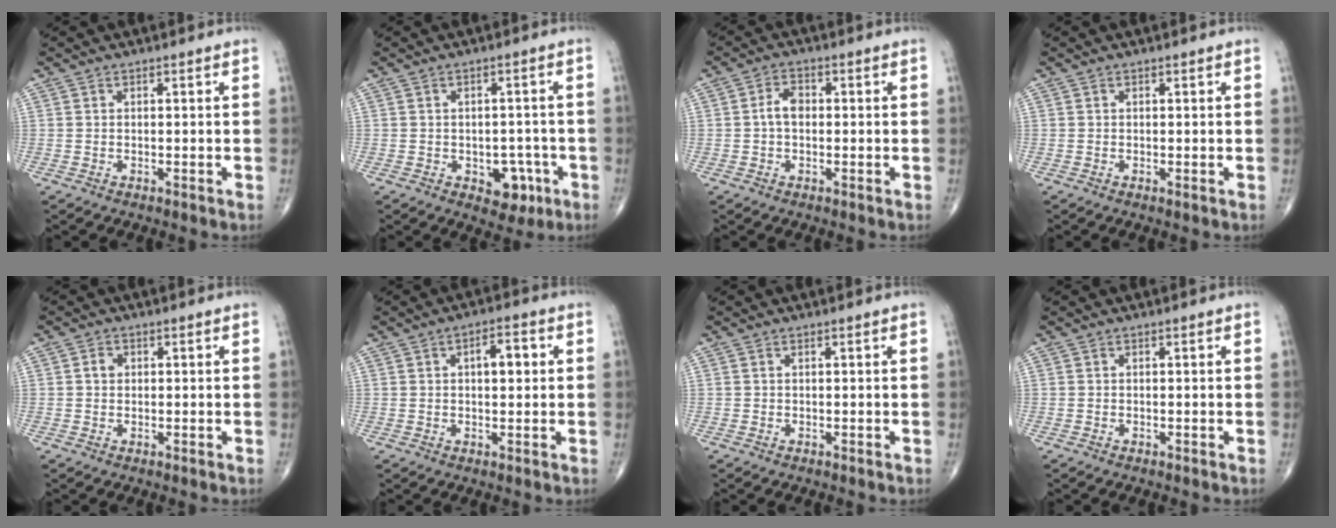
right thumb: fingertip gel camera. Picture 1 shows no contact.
{"total": 5.9, "force": [-2.3, 4.0, 3.7], "torque": [-0.016, 0.014, -0.022]}
{"total": 3.5, "force": [-0.1, 2.3, 2.6], "torque": [-0.043, 0.013, -0.008]}
{"total": 0.0}
{"total": 1.7, "force": [0.3, 1.4, 0.8], "torque": [-0.009, 0.003, 0.003]}
{"total": 5.1, "force": [1.1, 2.3, 4.5], "torque": [-0.057, 0.007, 0.015]}
{"total": 0.0}
{"total": 0.0}